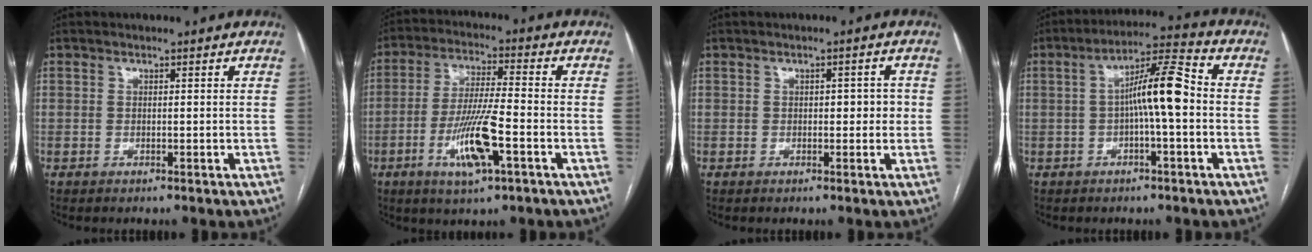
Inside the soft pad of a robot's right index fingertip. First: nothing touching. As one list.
[{"total": 10.7, "force": [-4.1, 1.3, 9.8], "torque": [-0.192, -0.008, -0.074]}, {"total": 2.7, "force": [0.0, 1.5, 2.2], "torque": [-0.023, 0.010, 0.000]}, {"total": 8.8, "force": [-0.6, 0.8, 8.8], "torque": [-0.151, 0.025, -0.015]}]